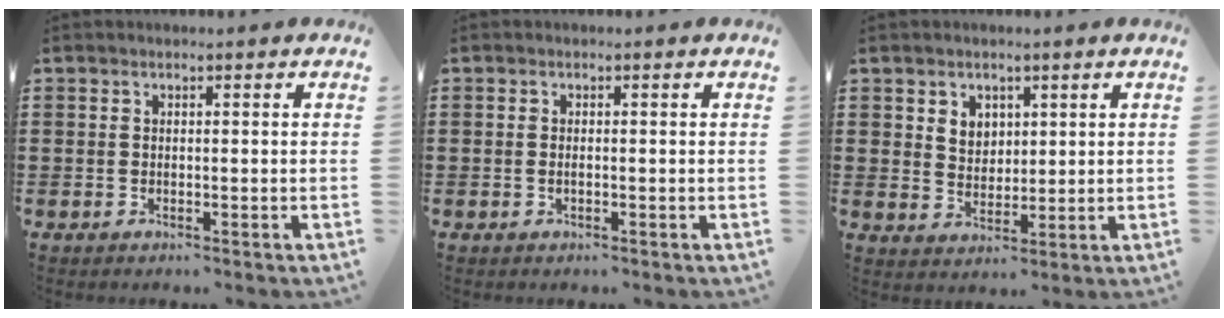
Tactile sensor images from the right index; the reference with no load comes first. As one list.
[{"total": 0.6, "force": [-0.2, 0.0, 0.5], "torque": [-0.011, -0.005, -0.002]}, {"total": 3.4, "force": [2.0, 2.7, 0.7], "torque": [-0.017, 0.007, 0.035]}]